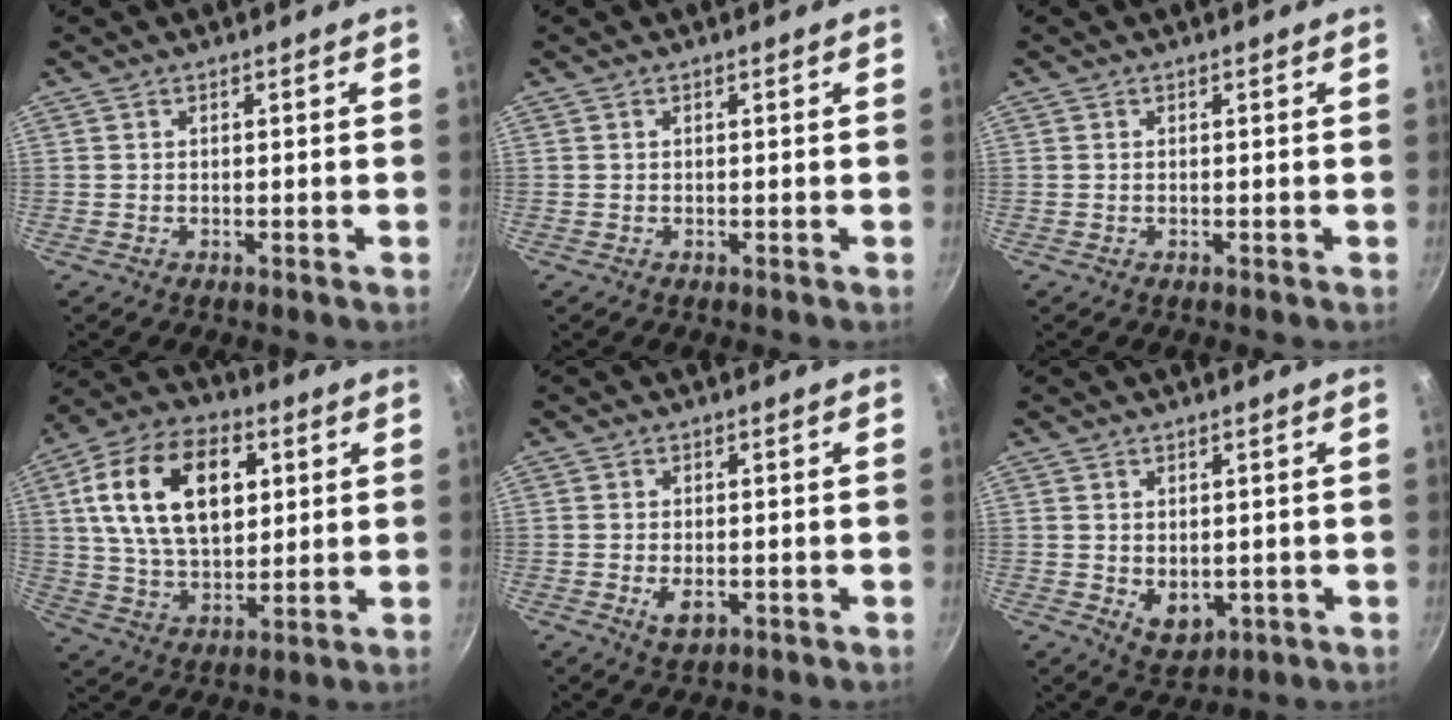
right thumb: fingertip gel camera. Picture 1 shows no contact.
{"total": 0.0}
{"total": 0.0}
{"total": 20.4, "force": [5.4, 12.6, 15.1], "torque": [-0.246, -0.002, 0.091]}
{"total": 4.0, "force": [-1.0, 2.3, 3.1], "torque": [-0.049, -0.002, -0.011]}
{"total": 5.6, "force": [-0.2, 4.0, 3.9], "torque": [-0.049, -0.012, 0.010]}